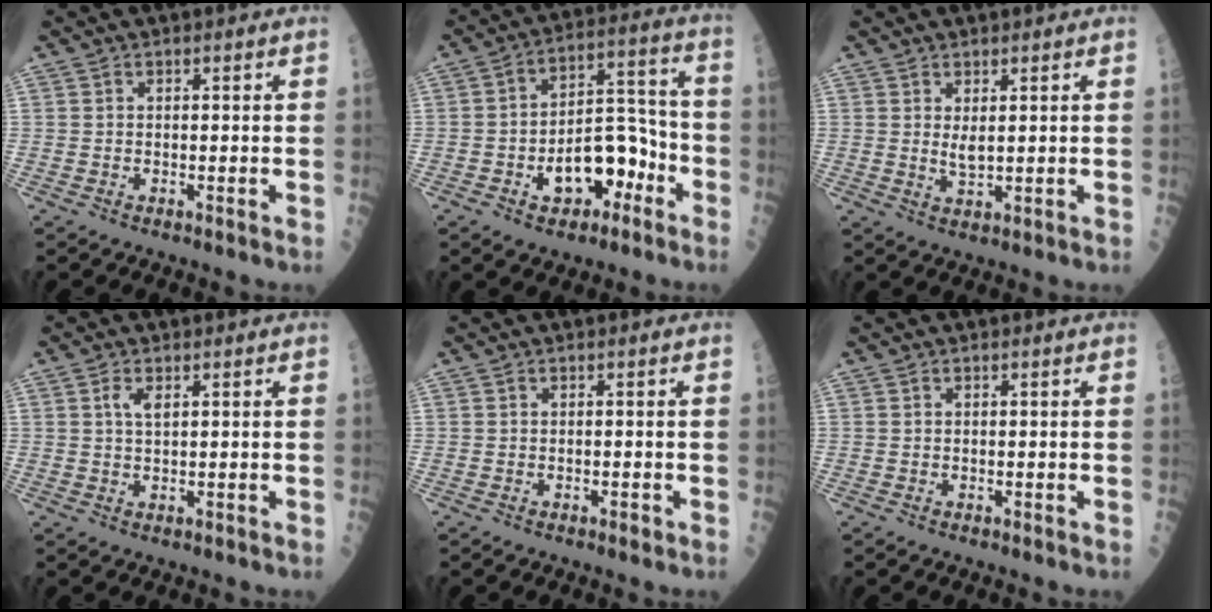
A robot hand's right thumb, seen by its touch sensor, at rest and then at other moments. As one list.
[{"total": 13.6, "force": [-5.2, 7.9, 9.8], "torque": [-0.113, 0.059, -0.076]}, {"total": 2.3, "force": [0.8, 0.8, 2.0], "torque": [-0.038, -0.011, 0.018]}, {"total": 2.3, "force": [0.8, 0.9, 1.9], "torque": [-0.037, -0.003, 0.016]}, {"total": 0.6, "force": [-0.3, 0.2, 0.4], "torque": [-0.004, 0.000, -0.006]}, {"total": 0.0}]